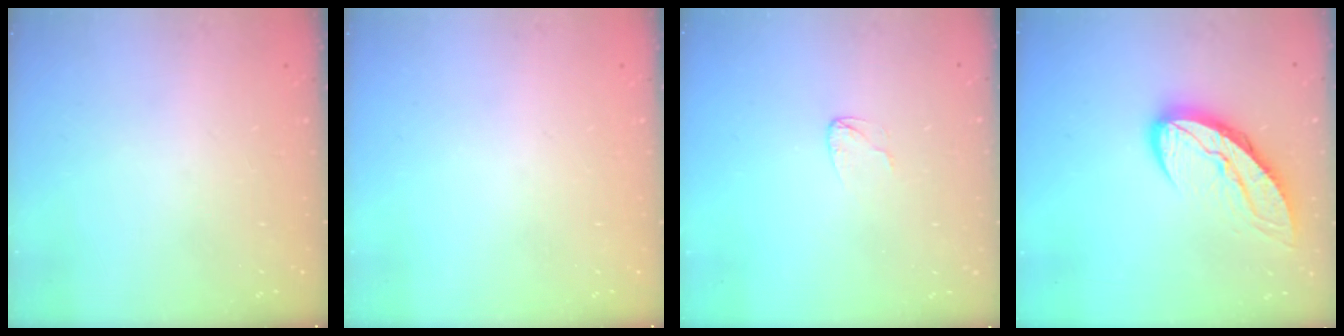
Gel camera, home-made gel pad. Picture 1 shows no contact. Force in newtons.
{"total": 0.0}
{"total": 3.6, "press": 3.6, "slide": 0.3}
{"total": 9.8, "press": 9.7, "slide": 1.1}